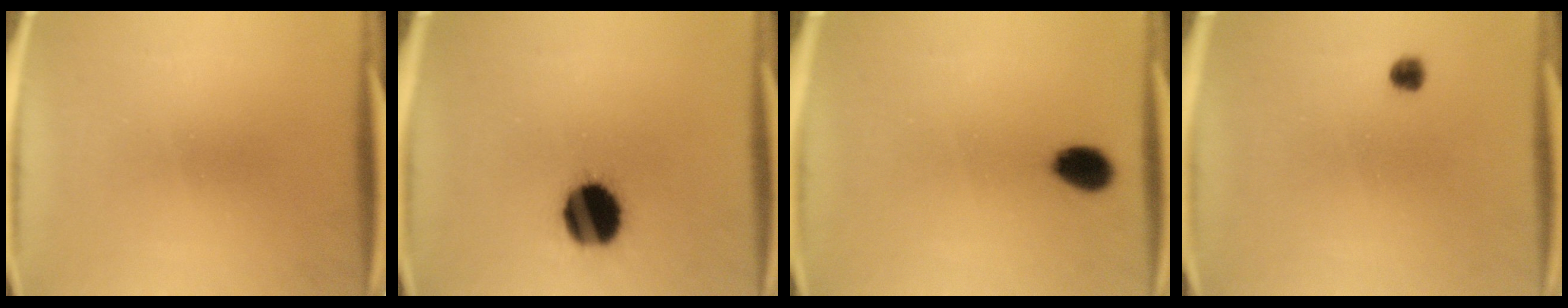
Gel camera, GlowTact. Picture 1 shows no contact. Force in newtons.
{"total": 15.0}
{"total": 5.5}
{"total": 2.4}